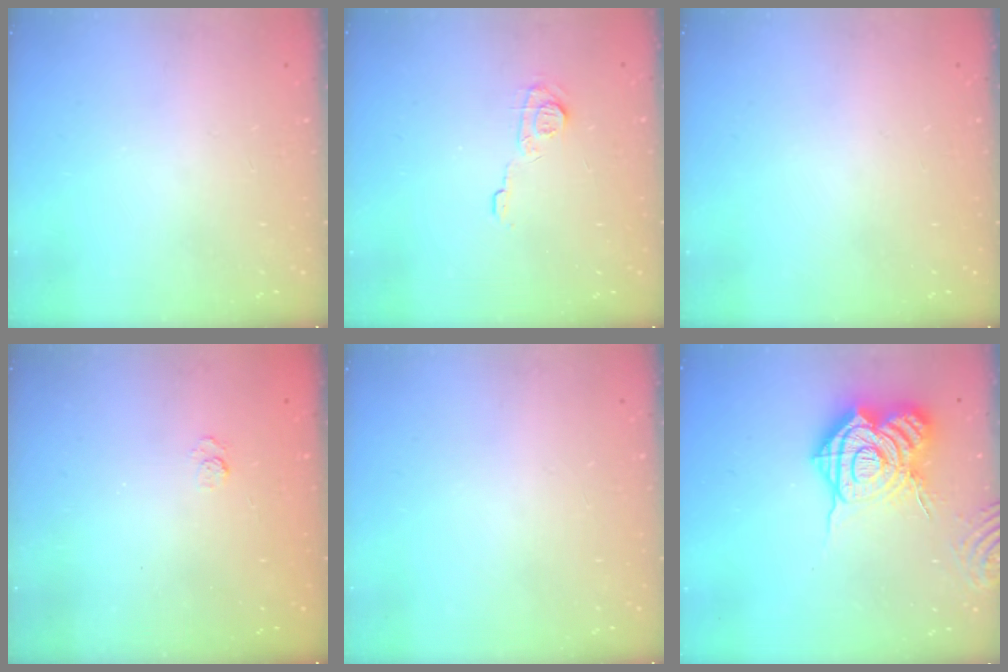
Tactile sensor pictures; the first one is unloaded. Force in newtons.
{"total": 7.5, "press": 7.4, "slide": 1.0}
{"total": 0.0}
{"total": 2.1, "press": 1.6, "slide": 1.3}
{"total": 0.0}
{"total": 20.6, "press": 20.5, "slide": 2.3}